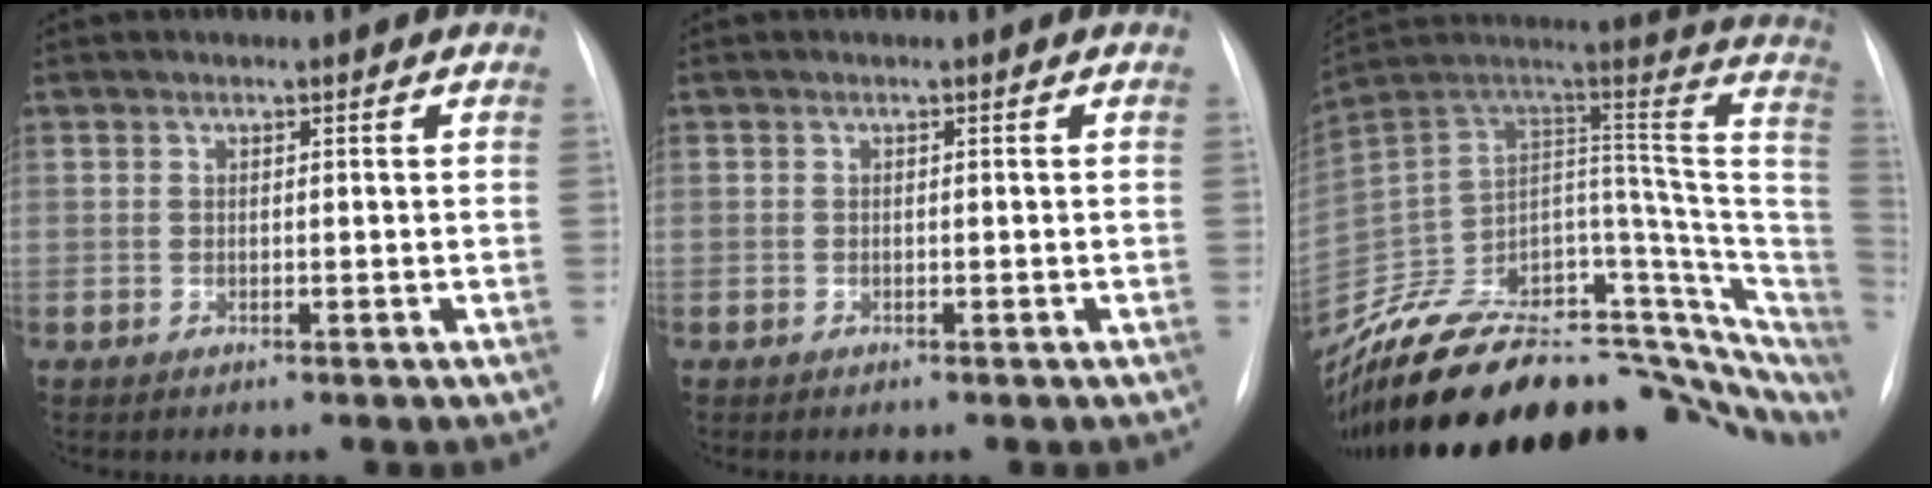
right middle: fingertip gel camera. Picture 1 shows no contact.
{"total": 0.0}
{"total": 32.8, "force": [-23.1, 13.0, 19.4], "torque": [-0.235, 0.029, -0.339]}